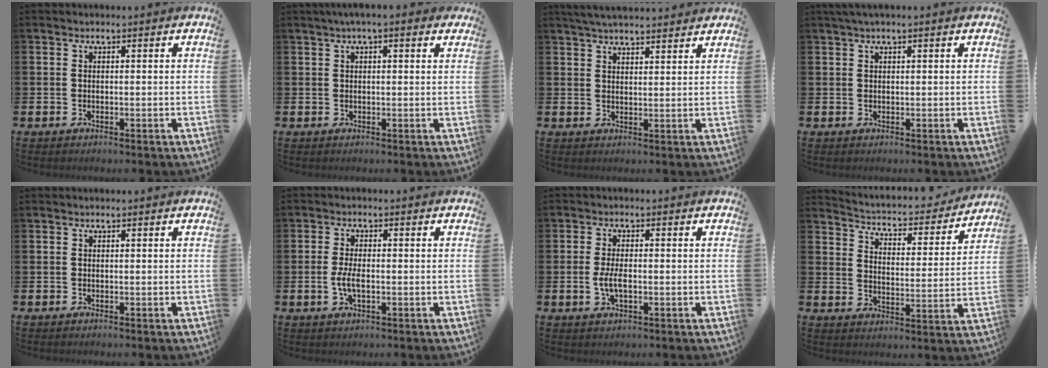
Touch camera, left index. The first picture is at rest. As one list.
[{"total": 2.2, "force": [1.6, 0.3, 1.5], "torque": [-0.021, 0.002, 0.025]}, {"total": 4.1, "force": [4.0, 0.3, 0.8], "torque": [-0.017, -0.014, 0.072]}, {"total": 1.1, "force": [0.8, 0.0, 0.8], "torque": [-0.016, 0.003, 0.015]}, {"total": 0.0}, {"total": 3.3, "force": [-0.5, 1.4, 2.9], "torque": [-0.050, 0.001, -0.010]}, {"total": 3.3, "force": [-0.4, 1.4, 2.9], "torque": [-0.058, -0.001, -0.011]}, {"total": 4.3, "force": [4.1, 1.0, 0.6], "torque": [-0.037, -0.039, 0.062]}]